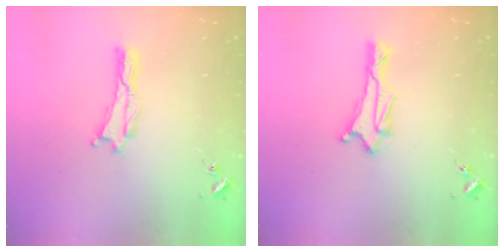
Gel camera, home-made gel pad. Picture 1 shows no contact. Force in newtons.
{"total": 2.9, "press": 2.8, "slide": 0.7}